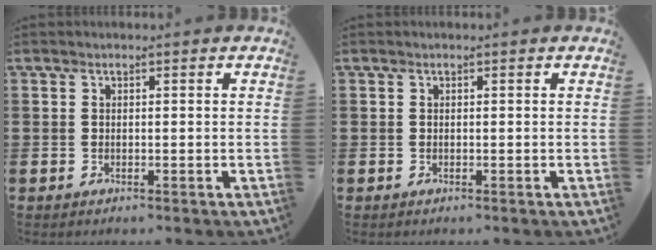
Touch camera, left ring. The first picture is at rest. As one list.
[{"total": 0.0}]